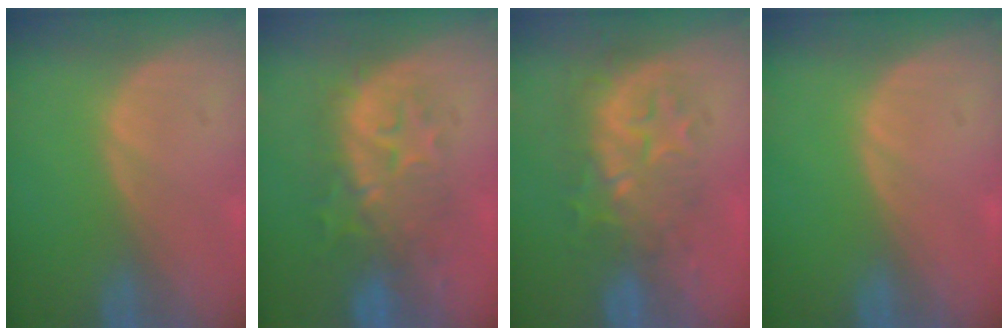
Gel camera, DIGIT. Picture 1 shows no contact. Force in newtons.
{"total": 8.5, "press": 8.2, "slide": 1.9}
{"total": 9.2, "press": 8.1, "slide": 4.5}
{"total": 0.0}